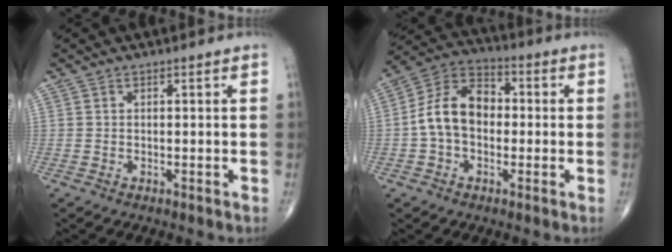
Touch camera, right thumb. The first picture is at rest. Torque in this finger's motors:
{"motor_torque": [0.24, 0.24, 1.06, -0.06, 0.32]}